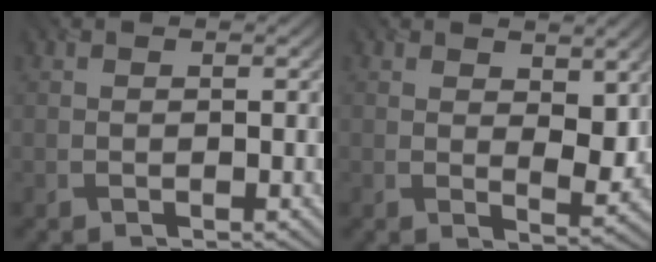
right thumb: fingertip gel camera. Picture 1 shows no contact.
{"total": 5.1, "force": [2.2, 2.7, 3.7], "torque": [-0.061, -0.010, 0.039]}